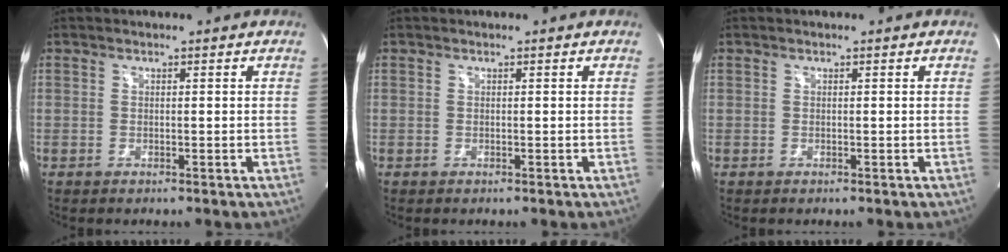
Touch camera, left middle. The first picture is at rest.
{"total": 0.0}
{"total": 0.0}